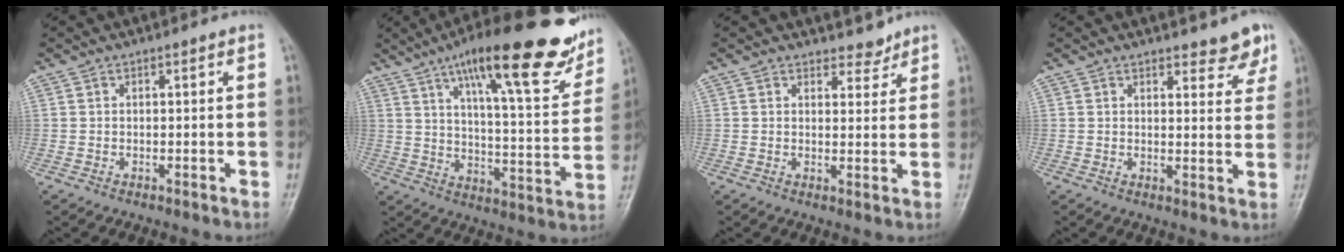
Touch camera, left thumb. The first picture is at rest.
{"total": 24.5, "force": [15.8, 5.7, 17.9], "torque": [-0.231, -0.052, 0.232]}
{"total": 3.1, "force": [2.7, 1.4, 0.2], "torque": [0.018, -0.021, 0.036]}
{"total": 5.4, "force": [4.6, 1.9, 2.1], "torque": [0.000, -0.030, 0.050]}